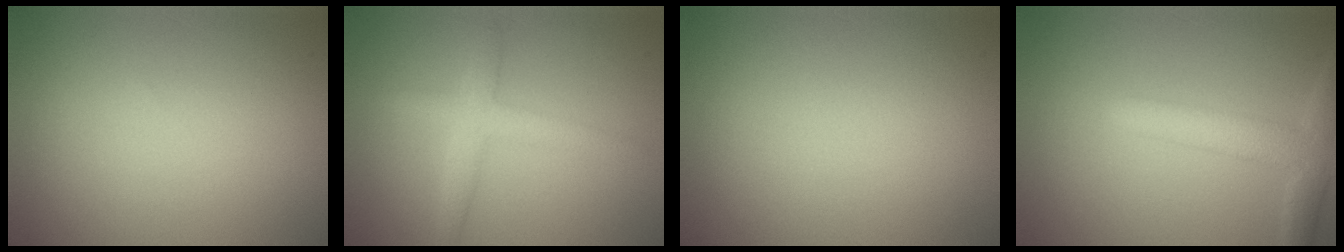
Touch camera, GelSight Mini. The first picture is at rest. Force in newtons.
{"total": 2.7, "press": 2.7, "slide": 0.1}
{"total": 0.0}
{"total": 4.0, "press": 3.9, "slide": 0.3}